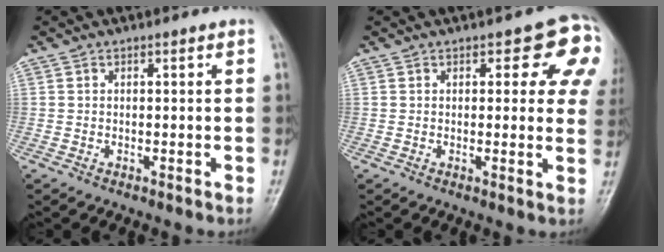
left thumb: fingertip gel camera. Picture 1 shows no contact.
{"total": 9.5, "force": [4.0, 4.4, 7.4], "torque": [-0.030, -0.009, 0.037]}